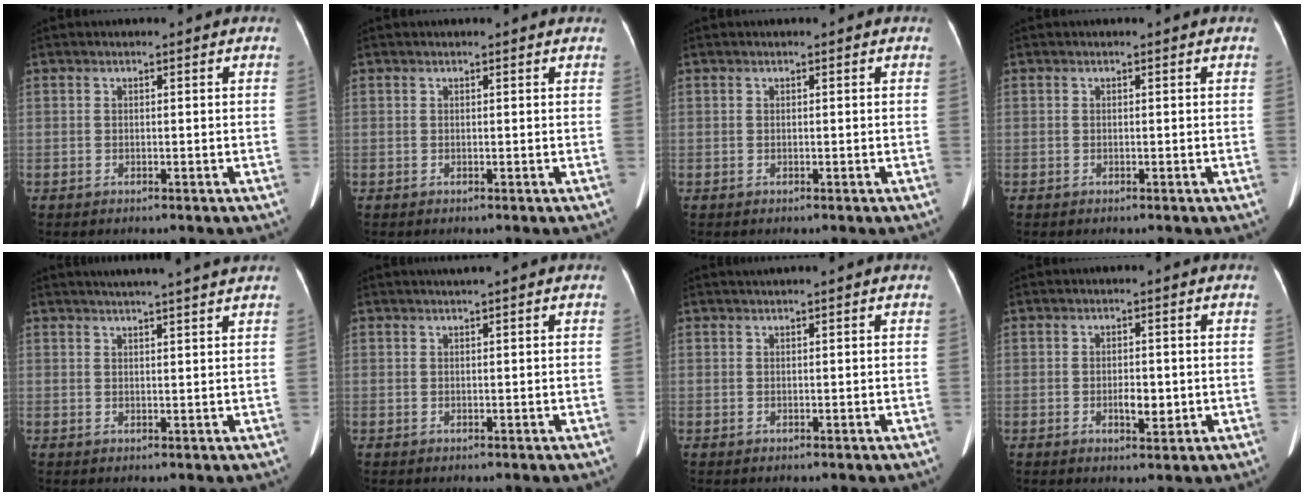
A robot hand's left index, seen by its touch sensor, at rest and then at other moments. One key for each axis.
{"total": 0.9, "fx": 0.9, "fy": 0.0, "fz": 0.2, "tx": -0.010, "ty": 0.002, "tz": 0.005}
{"total": 0.0}
{"total": 0.0}
{"total": 8.6, "fx": 7.5, "fy": -0.8, "fz": 4.1, "tx": -0.056, "ty": 0.019, "tz": 0.086}
{"total": 0.9, "fx": 0.6, "fy": -0.2, "fz": 0.6, "tx": -0.013, "ty": 0.002, "tz": 0.015}
{"total": 0.8, "fx": 0.5, "fy": -0.2, "fz": 0.5, "tx": -0.014, "ty": 0.009, "tz": 0.019}
{"total": 2.9, "fx": -0.6, "fy": 1.3, "fz": 2.6, "tx": -0.043, "ty": 0.000, "tz": -0.005}